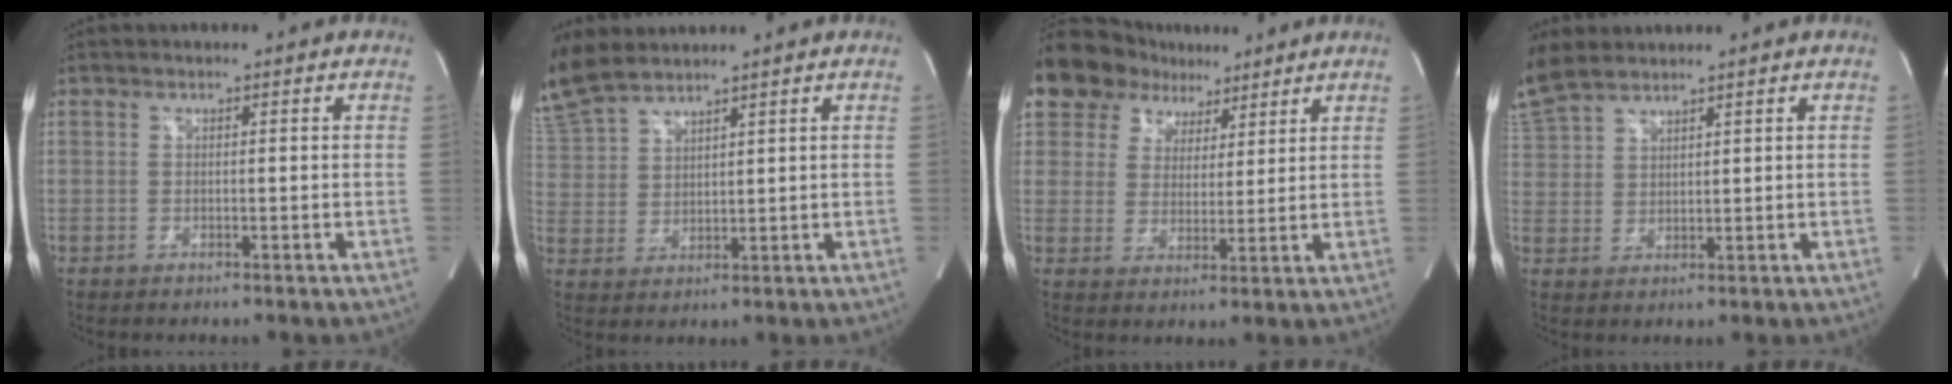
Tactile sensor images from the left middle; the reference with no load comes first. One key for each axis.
{"total": 10.8, "fx": 9.6, "fy": 3.0, "fz": 4.0, "tx": -0.117, "ty": 0.016, "tz": 0.209}
{"total": 14.4, "fx": 9.7, "fy": 9.6, "fz": 4.5, "tx": -0.100, "ty": 0.049, "tz": 0.170}
{"total": 9.1, "fx": 7.8, "fy": 3.0, "fz": 3.6, "tx": -0.107, "ty": 0.020, "tz": 0.168}